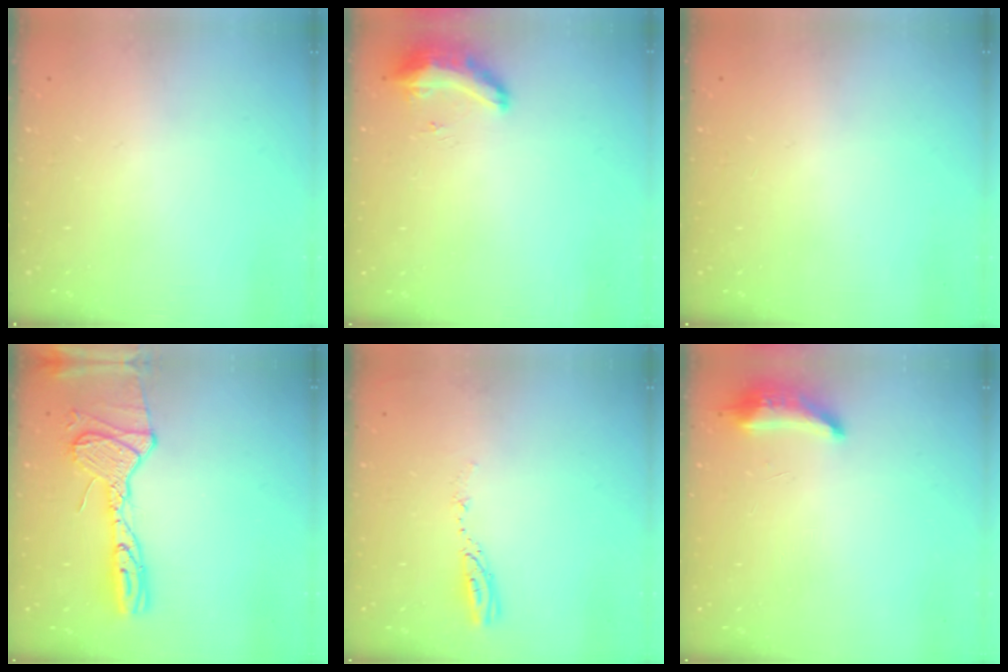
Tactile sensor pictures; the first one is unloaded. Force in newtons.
{"total": 8.4, "press": 8.3, "slide": 1.3}
{"total": 12.1, "press": 3.1, "slide": 11.7}
{"total": 16.8, "press": 16.1, "slide": 4.6}
{"total": 4.0, "press": 3.9, "slide": 0.5}
{"total": 8.3, "press": 8.1, "slide": 1.5}